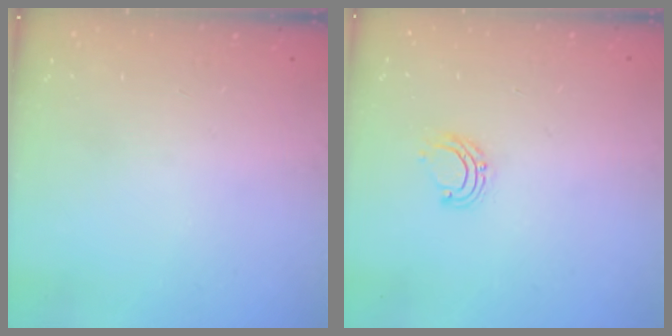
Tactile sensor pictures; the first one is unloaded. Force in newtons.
{"total": 6.6, "press": 6.6, "slide": 0.5}